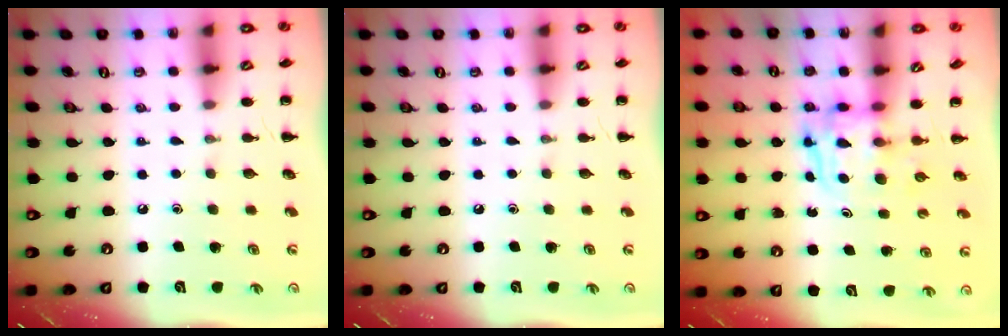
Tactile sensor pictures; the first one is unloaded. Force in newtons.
{"total": 0.0}
{"total": 3.5, "press": 3.5, "slide": 0.3}